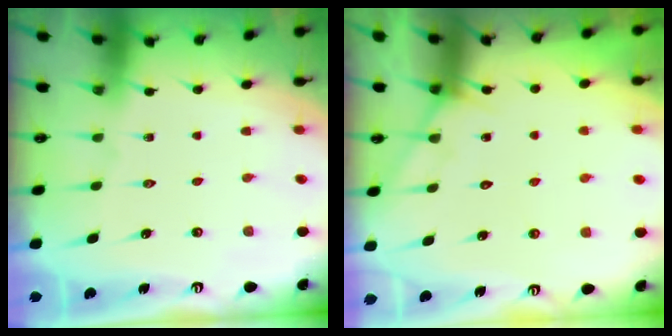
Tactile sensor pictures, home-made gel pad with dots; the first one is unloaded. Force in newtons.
{"total": 5.4, "press": 5.4, "slide": 0.3}